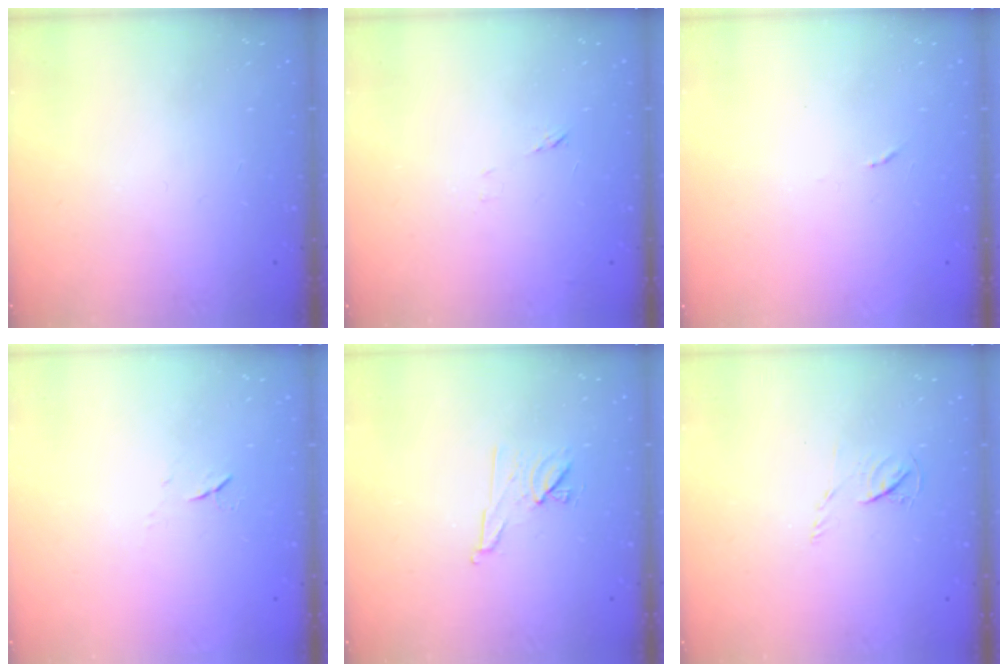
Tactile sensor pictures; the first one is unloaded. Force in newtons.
{"total": 6.0, "press": 6.0, "slide": 0.5}
{"total": 4.6, "press": 4.6, "slide": 0.6}
{"total": 4.6, "press": 4.6, "slide": 0.7}
{"total": 7.5, "press": 7.4, "slide": 1.3}
{"total": 4.4, "press": 4.4, "slide": 0.6}